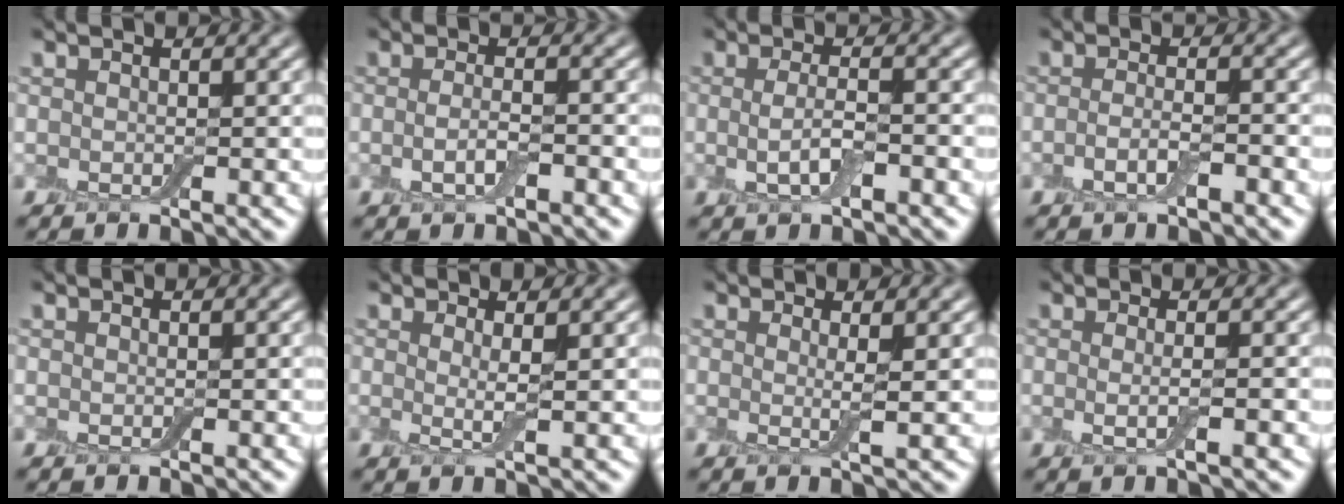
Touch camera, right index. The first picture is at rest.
{"total": 2.3, "force": [-0.7, 0.7, 2.1], "torque": [-0.045, -0.006, -0.016]}
{"total": 3.0, "force": [-0.5, 0.9, 2.8], "torque": [-0.060, -0.009, -0.012]}
{"total": 2.4, "force": [-1.1, 0.7, 2.0], "torque": [-0.042, 0.000, -0.026]}
{"total": 0.0}
{"total": 1.8, "force": [0.4, 0.2, 1.7], "torque": [-0.035, -0.010, 0.004]}
{"total": 1.6, "force": [0.3, 0.2, 1.6], "torque": [-0.028, -0.006, 0.000]}
{"total": 2.3, "force": [-0.2, 0.6, 2.2], "torque": [-0.037, -0.012, -0.011]}